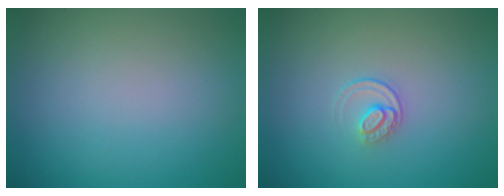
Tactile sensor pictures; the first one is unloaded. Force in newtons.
{"total": 1.4, "press": 0.9, "slide": 1.0}